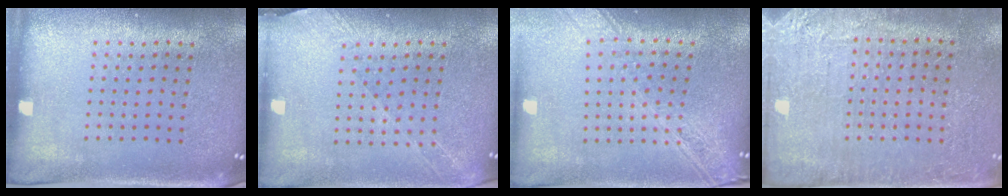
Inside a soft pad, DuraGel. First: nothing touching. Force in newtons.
{"total": 1.3, "press": 1.2, "slide": 0.5}
{"total": 2.2, "press": 1.9, "slide": 1.2}
{"total": 2.8, "press": 2.8, "slide": 0.4}